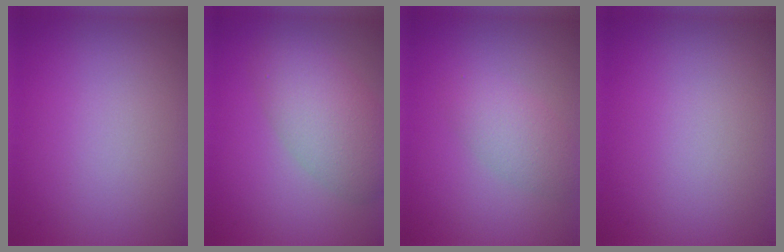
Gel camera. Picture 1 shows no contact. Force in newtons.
{"total": 5.0, "press": 5.0, "slide": 0.2}
{"total": 2.4, "press": 2.4, "slide": 0.2}
{"total": 0.0}